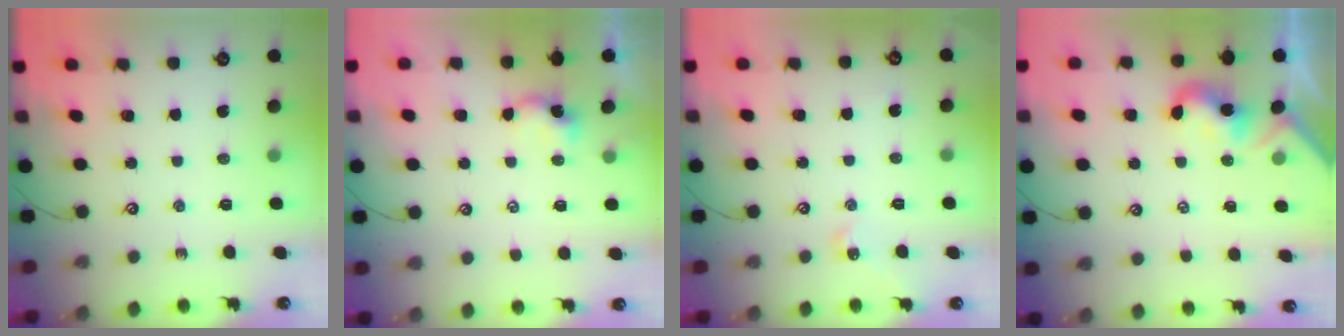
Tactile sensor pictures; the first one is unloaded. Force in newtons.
{"total": 2.8, "press": 2.8, "slide": 0.0}
{"total": 3.0, "press": 2.9, "slide": 0.5}
{"total": 0.8, "press": 0.7, "slide": 0.5}